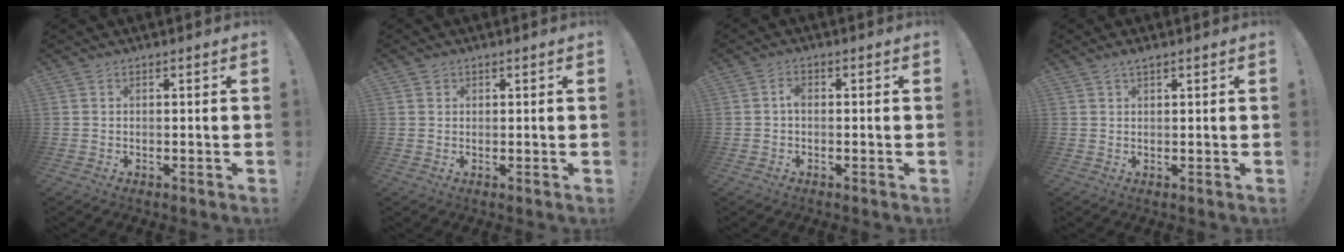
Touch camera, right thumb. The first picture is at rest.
{"total": 1.1, "force": [0.7, 0.9, 0.1], "torque": [0.000, 0.000, 0.013]}
{"total": 2.1, "force": [-0.3, 1.3, 1.6], "torque": [-0.031, 0.009, -0.008]}
{"total": 1.4, "force": [1.0, 0.2, 0.9], "torque": [-0.016, -0.001, 0.018]}